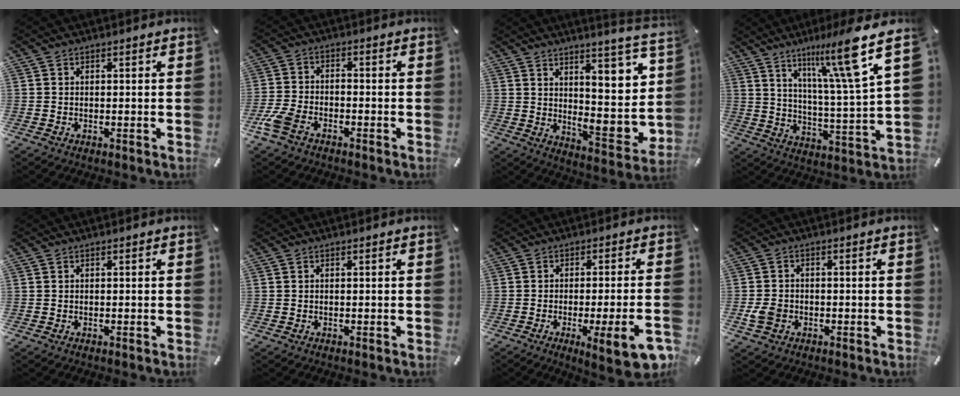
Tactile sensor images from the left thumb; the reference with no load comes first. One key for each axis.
{"total": 5.7, "fx": -3.9, "fy": 2.7, "fz": 3.2, "tx": -0.086, "ty": 0.006, "tz": -0.078}
{"total": 11.0, "fx": 3.4, "fy": 4.5, "fz": 9.4, "tx": -0.099, "ty": -0.080, "tz": 0.056}
{"total": 16.8, "fx": 10.7, "fy": 1.7, "fz": 12.9, "tx": -0.207, "ty": -0.055, "tz": 0.157}
{"total": 0.0}
{"total": 0.0}
{"total": 12.1, "fx": -4.0, "fy": 1.6, "fz": 11.4, "tx": -0.165, "ty": -0.002, "tz": -0.050}
{"total": 4.2, "fx": -1.5, "fy": 3.3, "fz": 2.0, "tx": -0.046, "ty": 0.004, "tz": -0.027}